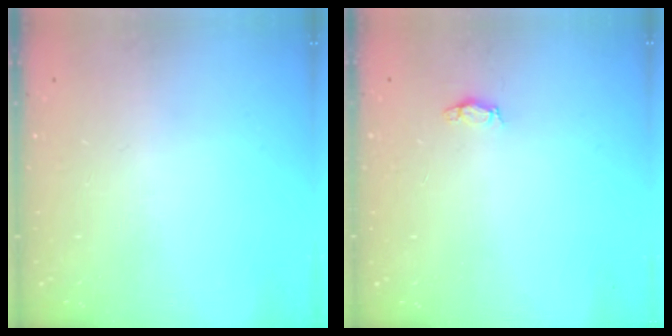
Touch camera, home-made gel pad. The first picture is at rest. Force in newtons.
{"total": 2.8, "press": 2.8, "slide": 0.4}